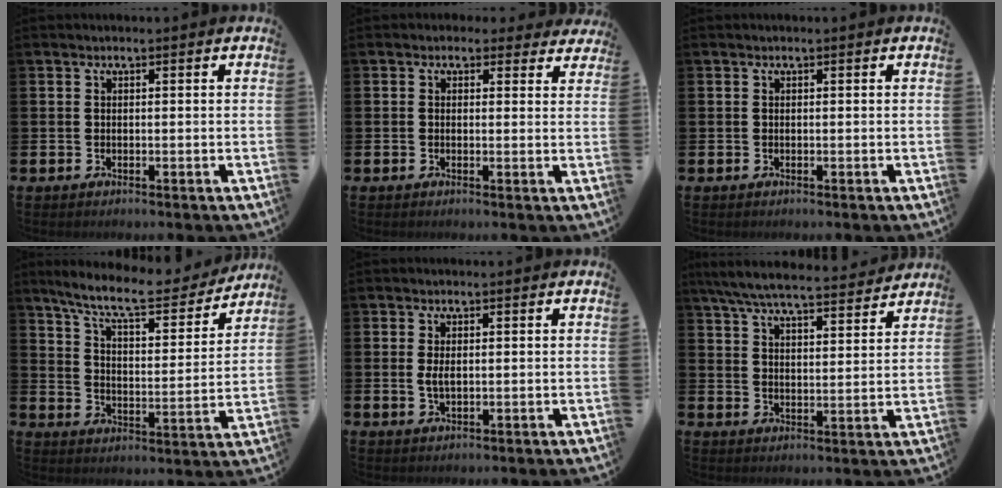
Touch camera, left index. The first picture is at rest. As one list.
[{"total": 1.7, "force": [1.3, 1.1, 0.1], "torque": [-0.005, 0.002, 0.022]}, {"total": 0.0}, {"total": 9.8, "force": [8.8, 1.7, 4.2], "torque": [-0.103, -0.056, 0.148]}, {"total": 1.8, "force": [0.2, 0.9, 1.6], "torque": [-0.030, 0.004, 0.002]}, {"total": 7.4, "force": [6.9, 0.9, 2.5], "torque": [-0.068, -0.043, 0.120]}]